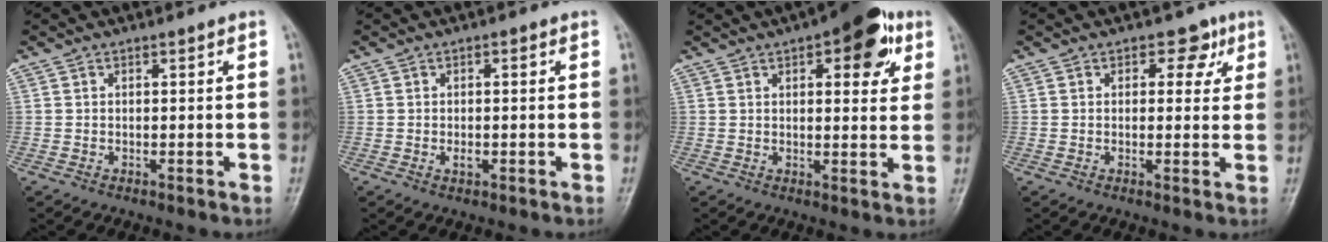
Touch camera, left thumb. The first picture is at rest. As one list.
[{"total": 1.8, "force": [-0.4, 1.1, 1.4], "torque": [-0.015, 0.003, -0.008]}, {"total": 11.6, "force": [5.3, 5.0, 9.0], "torque": [-0.078, -0.006, 0.061]}, {"total": 4.3, "force": [1.9, 3.1, 2.3], "torque": [0.006, -0.003, 0.018]}]